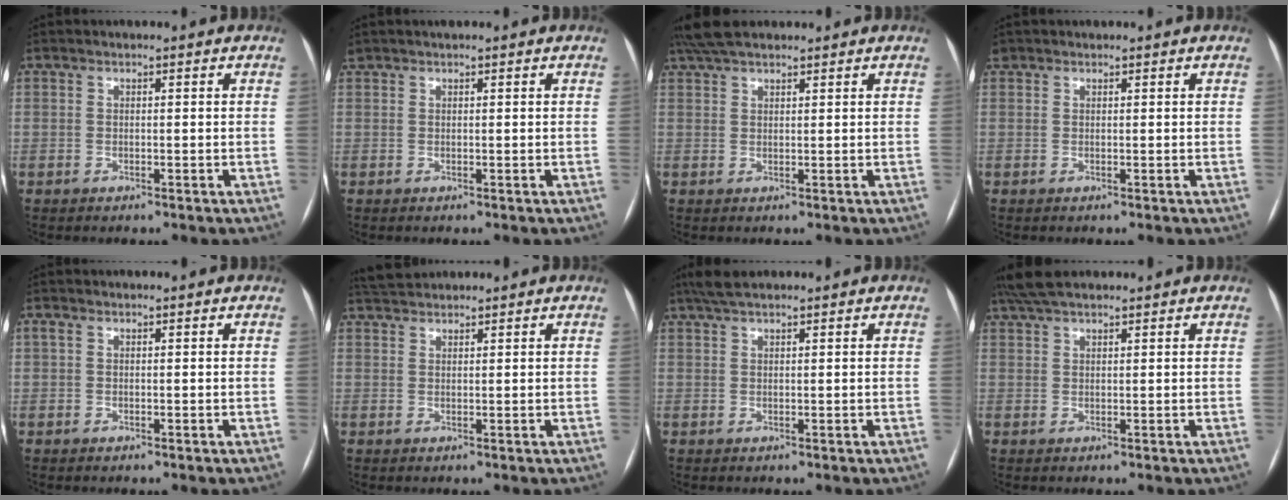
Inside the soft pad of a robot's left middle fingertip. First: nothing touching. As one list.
[{"total": 1.2, "force": [1.0, 0.3, 0.6], "torque": [-0.016, 0.022, 0.020]}, {"total": 5.9, "force": [5.0, 1.7, 2.8], "torque": [-0.052, 0.033, 0.093]}, {"total": 0.7, "force": [0.5, 0.5, 0.0], "torque": [0.001, 0.006, 0.008]}, {"total": 0.0}, {"total": 3.6, "force": [3.5, 0.6, 0.7], "torque": [-0.019, 0.026, 0.066]}, {"total": 4.0, "force": [3.2, 0.9, 2.2], "torque": [-0.044, 0.022, 0.060]}, {"total": 5.5, "force": [4.6, 1.4, 2.7], "torque": [-0.052, 0.032, 0.086]}]